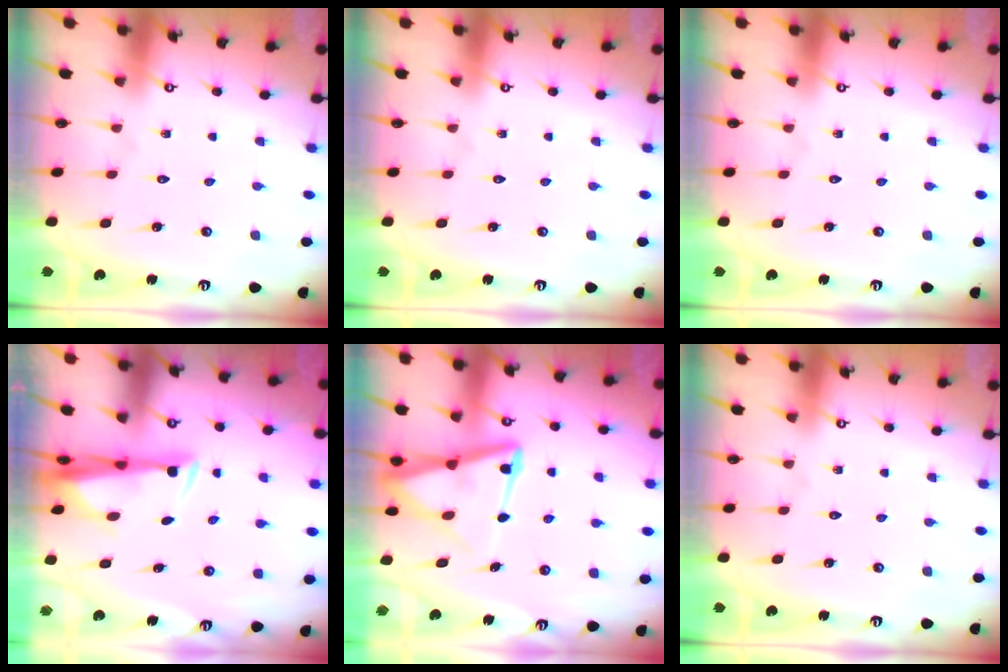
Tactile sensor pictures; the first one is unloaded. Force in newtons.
{"total": 0.0}
{"total": 0.0}
{"total": 3.3, "press": 3.2, "slide": 0.7}
{"total": 11.9, "press": 11.8, "slide": 1.4}
{"total": 0.0}